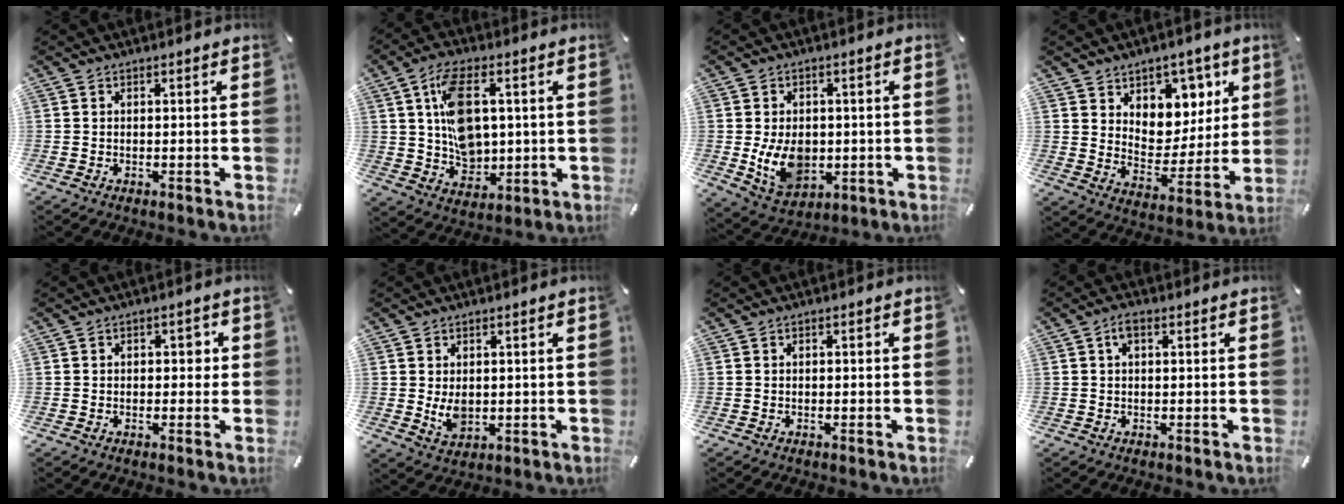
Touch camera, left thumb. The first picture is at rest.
{"total": 11.7, "force": [2.5, 8.0, 8.2], "torque": [-0.140, 0.004, 0.045]}
{"total": 10.3, "force": [-0.9, 7.8, 6.6], "torque": [-0.130, 0.002, -0.015]}
{"total": 9.9, "force": [4.9, 8.5, 1.7], "torque": [-0.004, -0.064, 0.093]}
{"total": 2.6, "force": [0.1, 1.8, 1.9], "torque": [-0.015, 0.002, -0.009]}
{"total": 5.0, "force": [0.2, 3.7, 3.4], "torque": [-0.075, -0.007, 0.002]}
{"total": 0.6, "force": [-0.1, 0.4, 0.4], "torque": [-0.008, 0.001, -0.003]}
{"total": 2.5, "force": [0.7, 1.2, 2.1], "torque": [-0.044, 0.006, 0.011]}